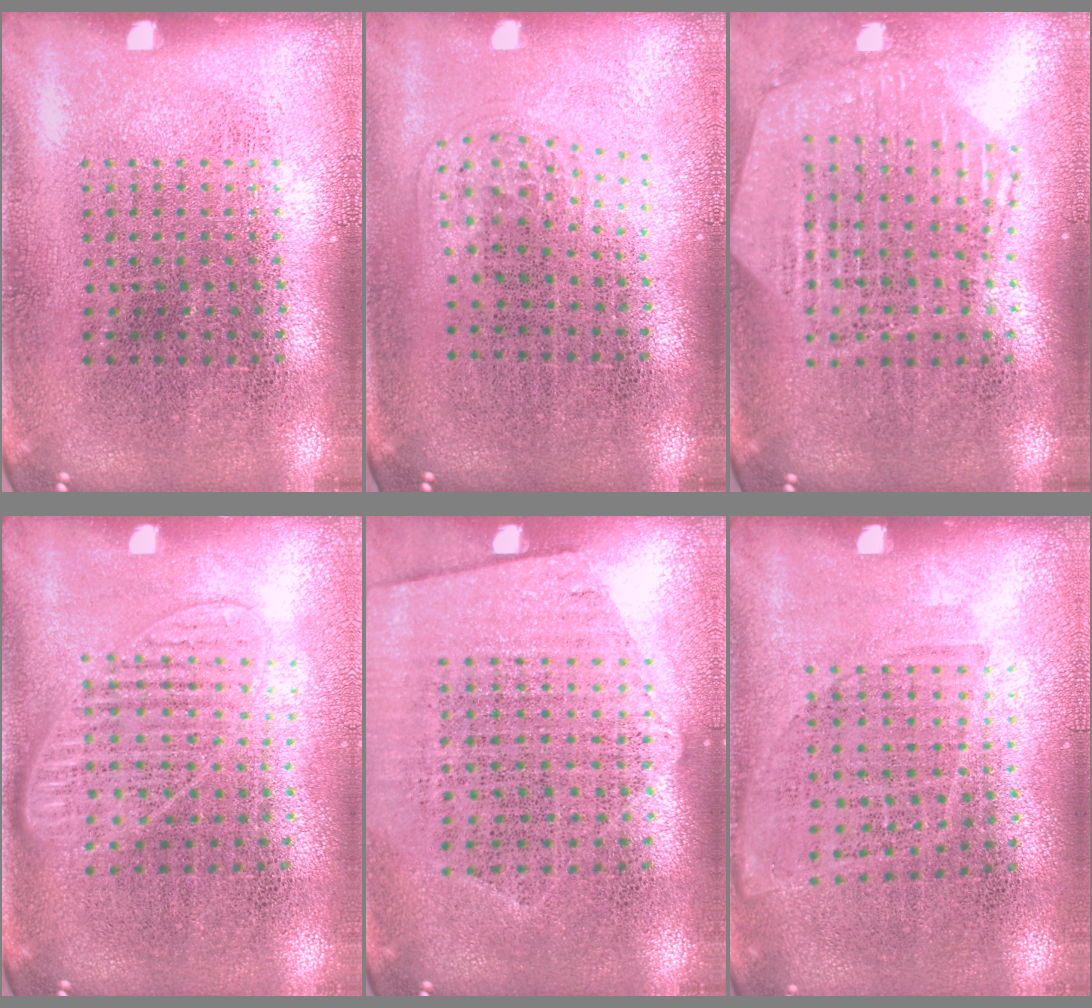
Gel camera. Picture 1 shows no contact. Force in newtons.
{"total": 1.0, "press": 0.6, "slide": 0.8}
{"total": 1.2, "press": 1.2, "slide": 0.1}
{"total": 1.3, "press": 1.2, "slide": 0.5}
{"total": 1.2, "press": 1.1, "slide": 0.6}
{"total": 0.9, "press": 0.8, "slide": 0.5}